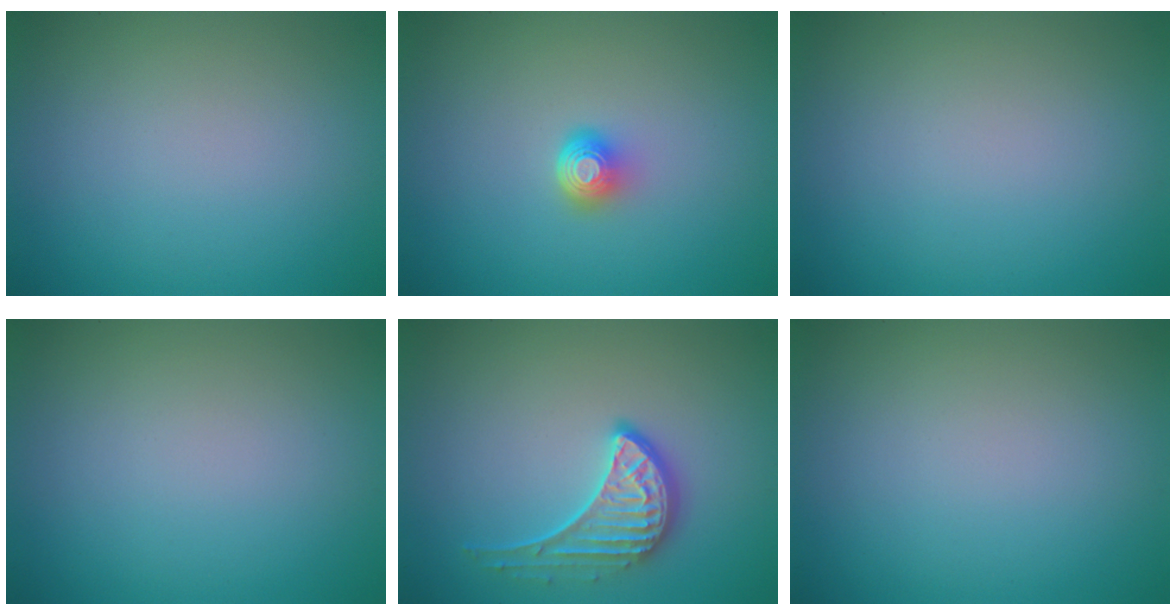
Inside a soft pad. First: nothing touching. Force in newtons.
{"total": 2.1, "press": 1.4, "slide": 1.6}
{"total": 0.0}
{"total": 0.0}
{"total": 3.5, "press": 3.0, "slide": 1.8}
{"total": 0.0}